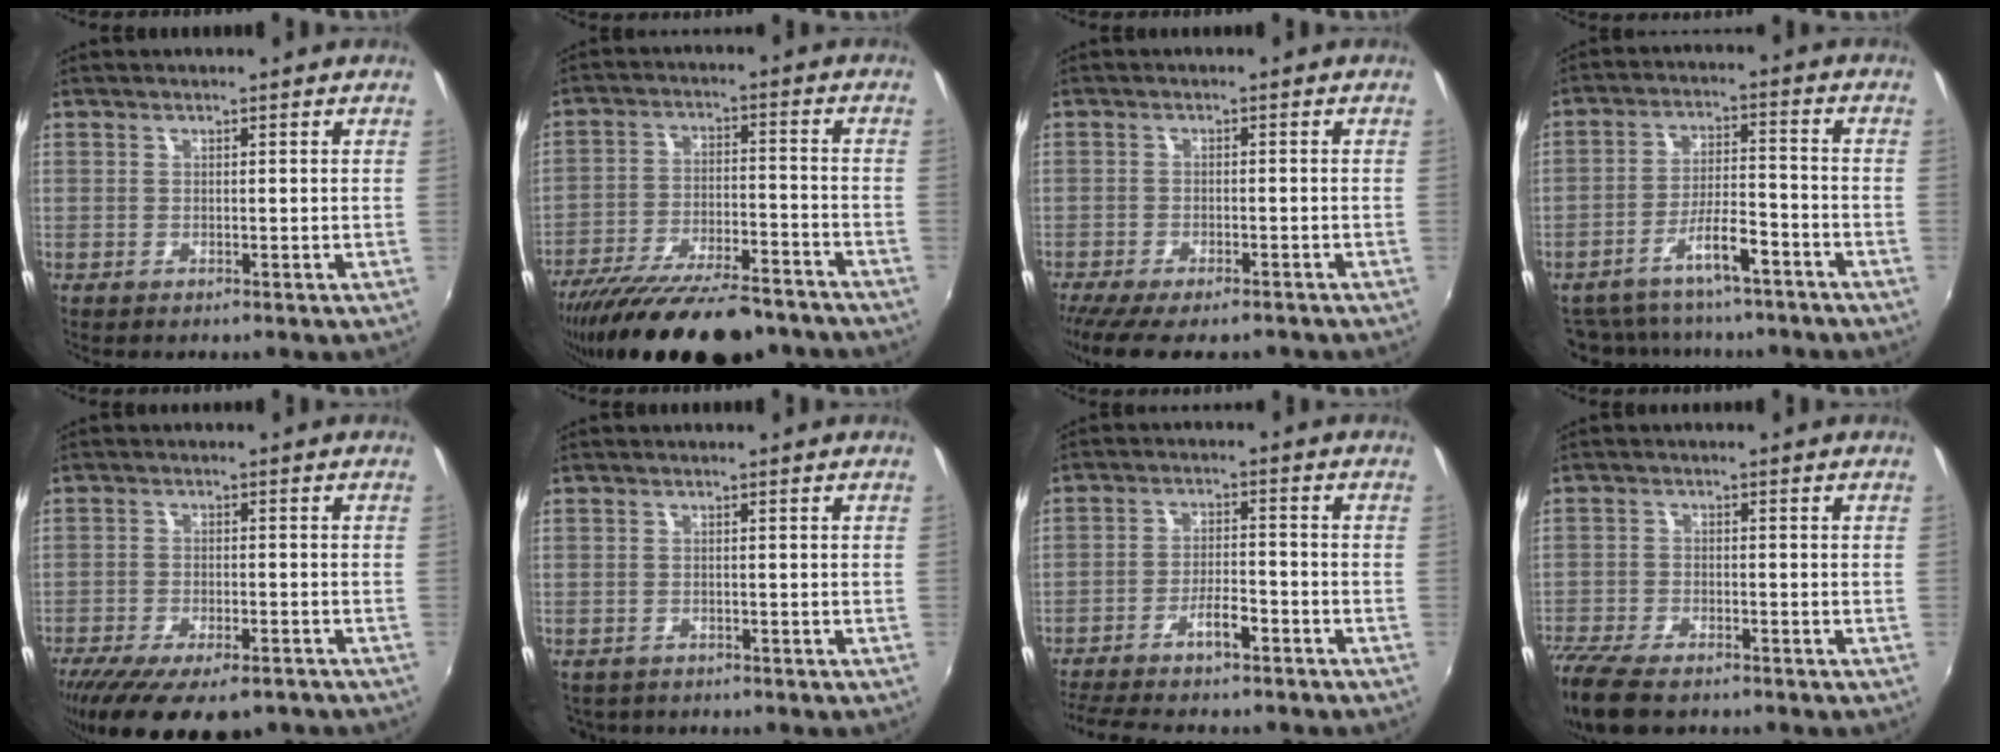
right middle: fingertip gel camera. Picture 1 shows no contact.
{"total": 23.3, "force": [-19.4, 6.1, 11.4], "torque": [-0.210, -0.038, -0.286]}
{"total": 10.2, "force": [-8.4, 2.5, 5.2], "torque": [-0.118, -0.042, -0.137]}
{"total": 12.2, "force": [-9.9, 3.9, 6.0], "torque": [-0.121, 0.015, -0.149]}
{"total": 15.5, "force": [-11.5, 5.3, 9.1], "torque": [-0.186, -0.052, -0.175]}
{"total": 2.3, "force": [-1.7, 1.4, 0.6], "torque": [-0.015, -0.009, -0.025]}
{"total": 9.6, "force": [-7.9, 1.8, 5.2], "torque": [-0.113, 0.000, -0.133]}
{"total": 12.3, "force": [-9.7, 4.1, 6.3], "torque": [-0.169, -0.047, -0.178]}